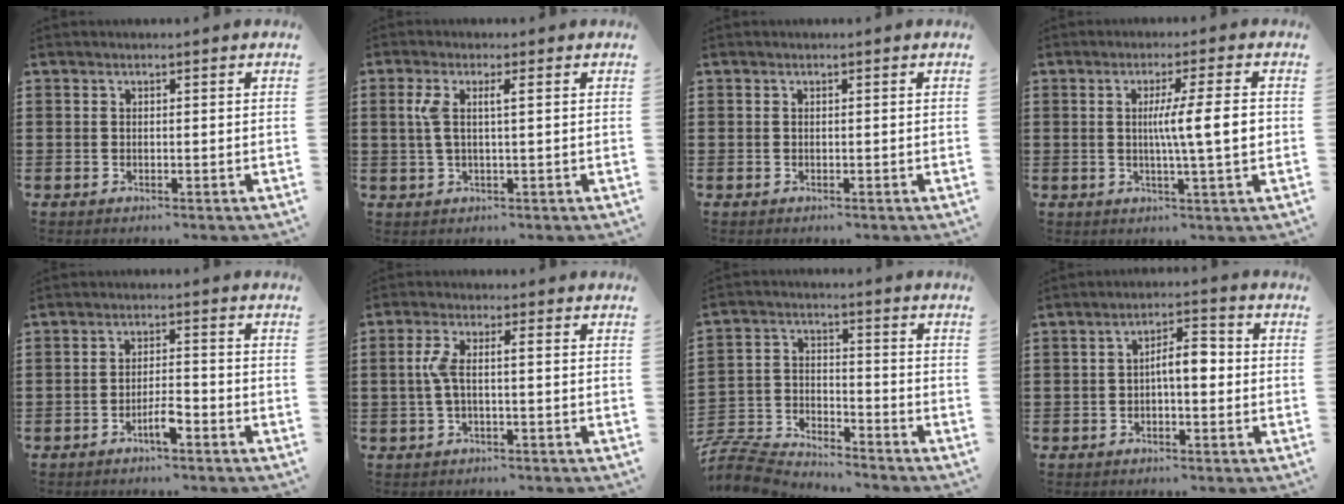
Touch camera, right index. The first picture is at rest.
{"total": 3.4, "force": [0.6, 0.5, 3.3], "torque": [-0.074, -0.001, 0.005]}
{"total": 0.0}
{"total": 7.8, "force": [0.4, 0.2, 7.8], "torque": [-0.133, -0.006, -0.001]}
{"total": 3.8, "force": [-2.3, 0.7, 3.0], "torque": [-0.057, 0.003, -0.044]}
{"total": 4.1, "force": [-0.4, 0.7, 4.0], "torque": [-0.096, -0.006, -0.018]}
{"total": 6.9, "force": [-6.8, 1.1, 0.8], "torque": [-0.040, 0.001, -0.144]}
{"total": 4.5, "force": [-0.6, 1.5, 4.2], "torque": [-0.076, 0.011, -0.014]}